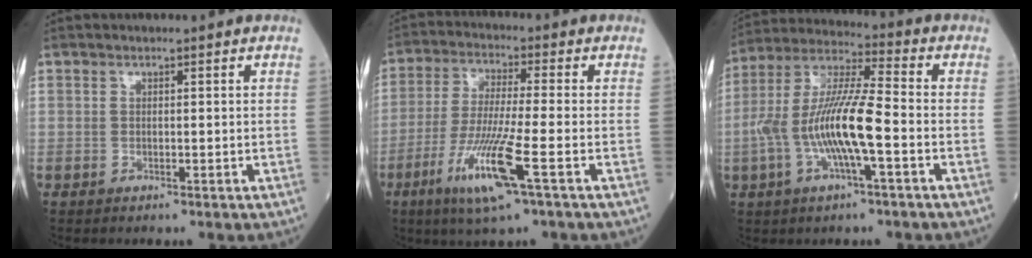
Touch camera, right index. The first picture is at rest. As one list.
[{"total": 11.2, "force": [-4.9, -0.2, 10.1], "torque": [-0.208, -0.024, -0.096]}, {"total": 13.2, "force": [-3.1, 1.8, 12.7], "torque": [-0.260, 0.011, -0.061]}]